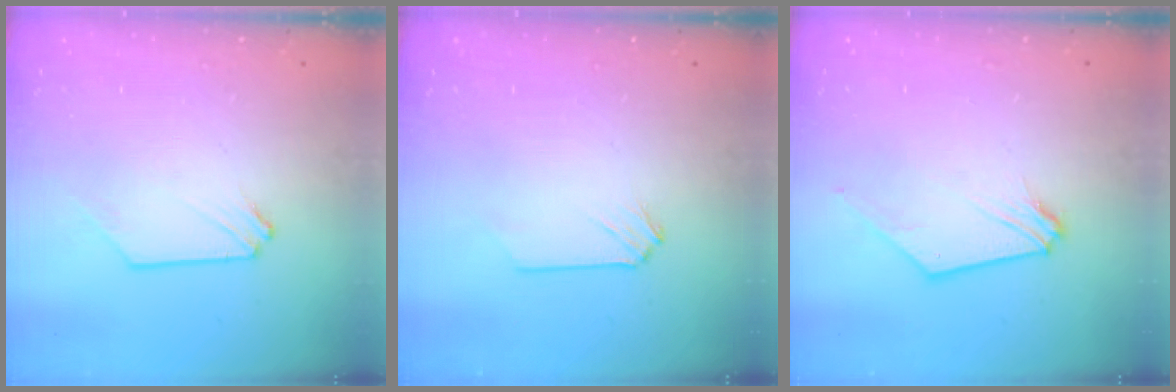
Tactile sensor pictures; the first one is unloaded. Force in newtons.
{"total": 0.0}
{"total": 0.9, "press": 0.8, "slide": 0.2}